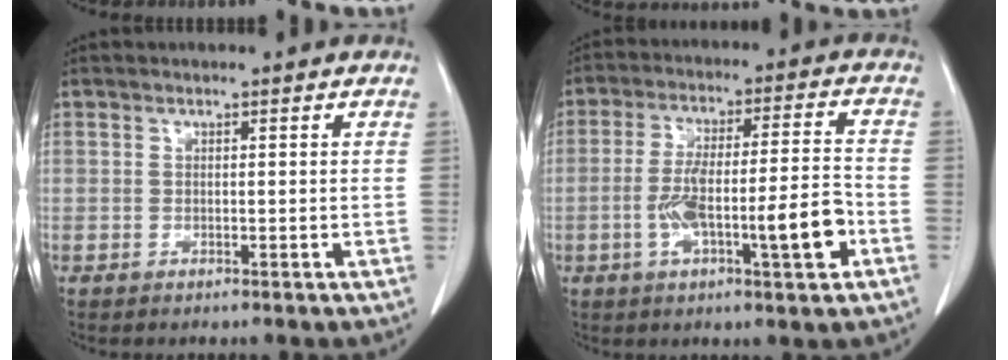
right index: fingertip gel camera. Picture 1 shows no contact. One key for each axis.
{"total": 12.7, "fx": -4.0, "fy": 1.8, "fz": 11.9, "tx": -0.202, "ty": 0.015, "tz": -0.060}